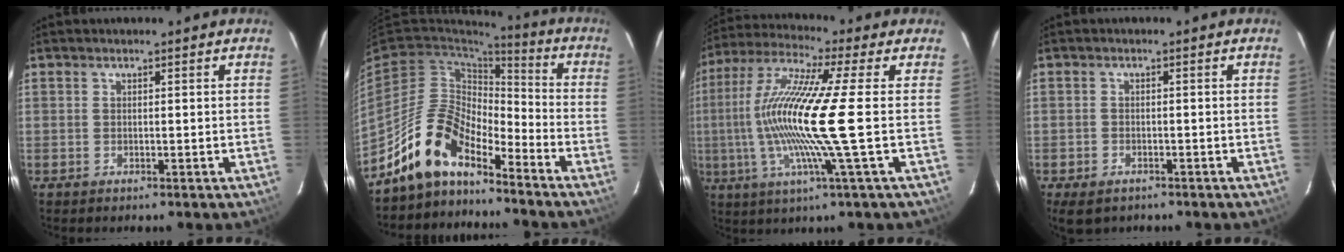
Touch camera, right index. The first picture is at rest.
{"total": 12.7, "force": [-10.5, 4.5, 5.6], "torque": [-0.113, 0.021, -0.206]}
{"total": 16.2, "force": [-1.5, -1.8, 16.1], "torque": [-0.315, -0.005, -0.035]}
{"total": 4.7, "force": [-3.1, 2.8, 2.0], "torque": [-0.051, -0.012, -0.048]}